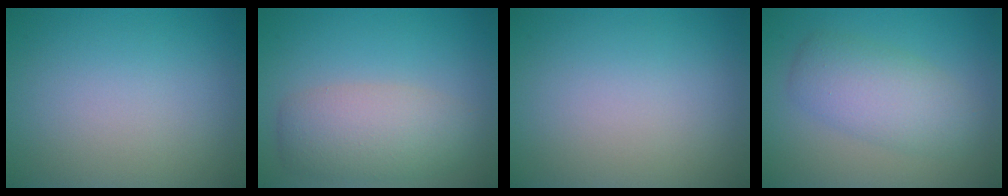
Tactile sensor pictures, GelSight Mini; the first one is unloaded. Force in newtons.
{"total": 4.8, "press": 4.8, "slide": 0.2}
{"total": 0.0}
{"total": 4.3, "press": 4.3, "slide": 0.2}